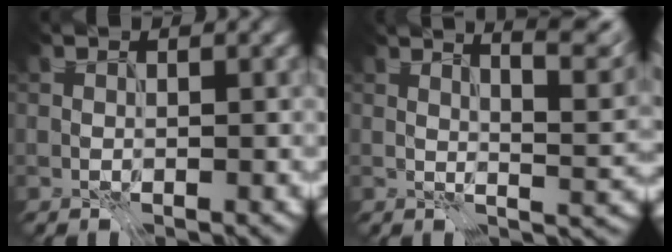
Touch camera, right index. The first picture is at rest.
{"total": 10.1, "force": [6.5, 2.5, 7.4], "torque": [-0.087, 0.023, 0.070]}